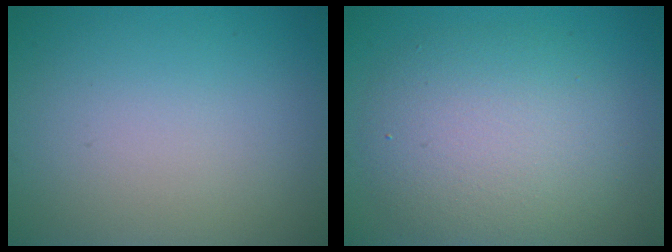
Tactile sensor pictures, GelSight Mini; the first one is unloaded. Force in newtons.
{"total": 6.3, "press": 6.3, "slide": 0.4}